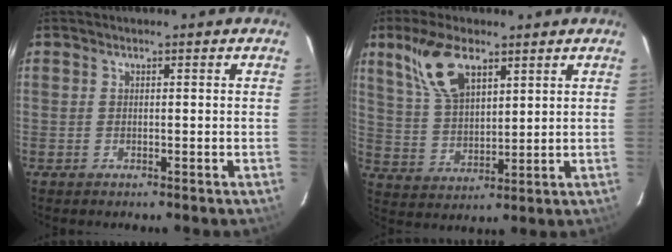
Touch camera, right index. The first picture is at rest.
{"total": 10.9, "force": [6.2, 5.0, 7.4], "torque": [-0.146, 0.017, 0.130]}